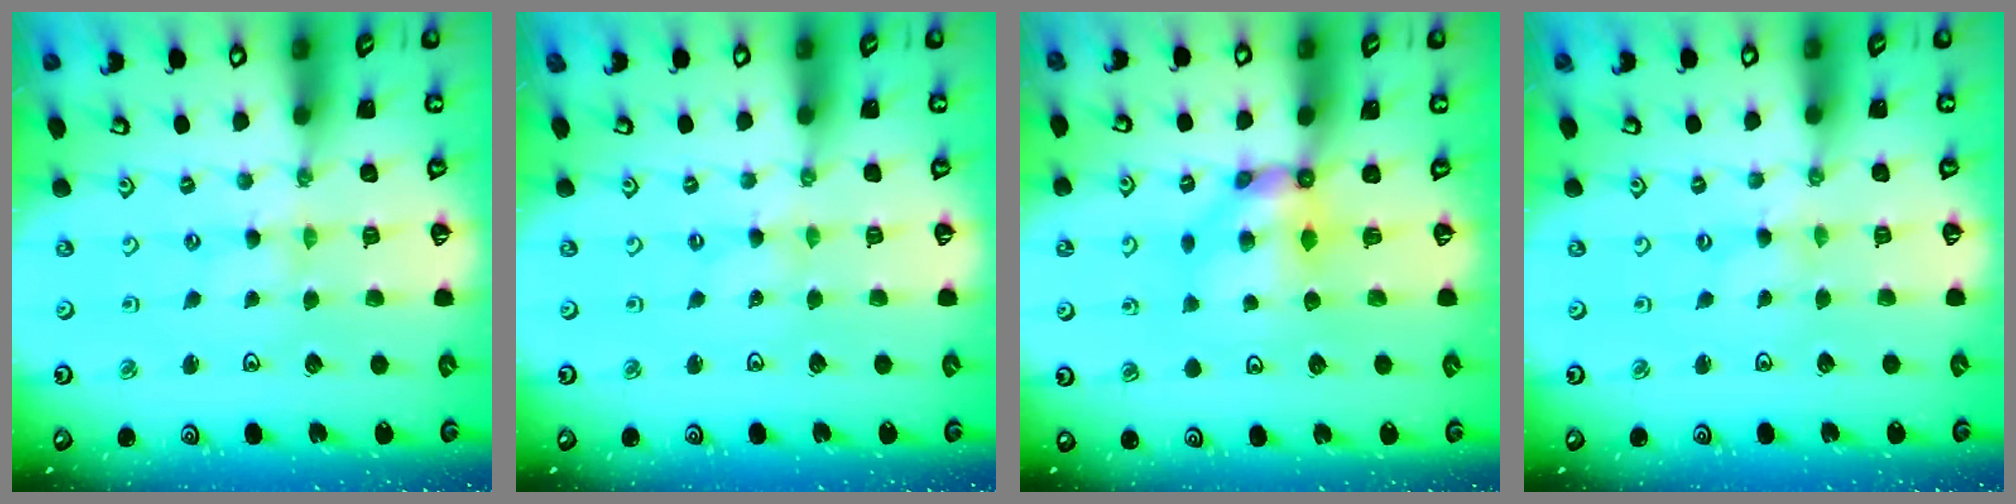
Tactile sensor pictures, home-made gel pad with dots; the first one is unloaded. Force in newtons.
{"total": 0.0}
{"total": 7.0, "press": 7.0, "slide": 0.5}
{"total": 0.0}